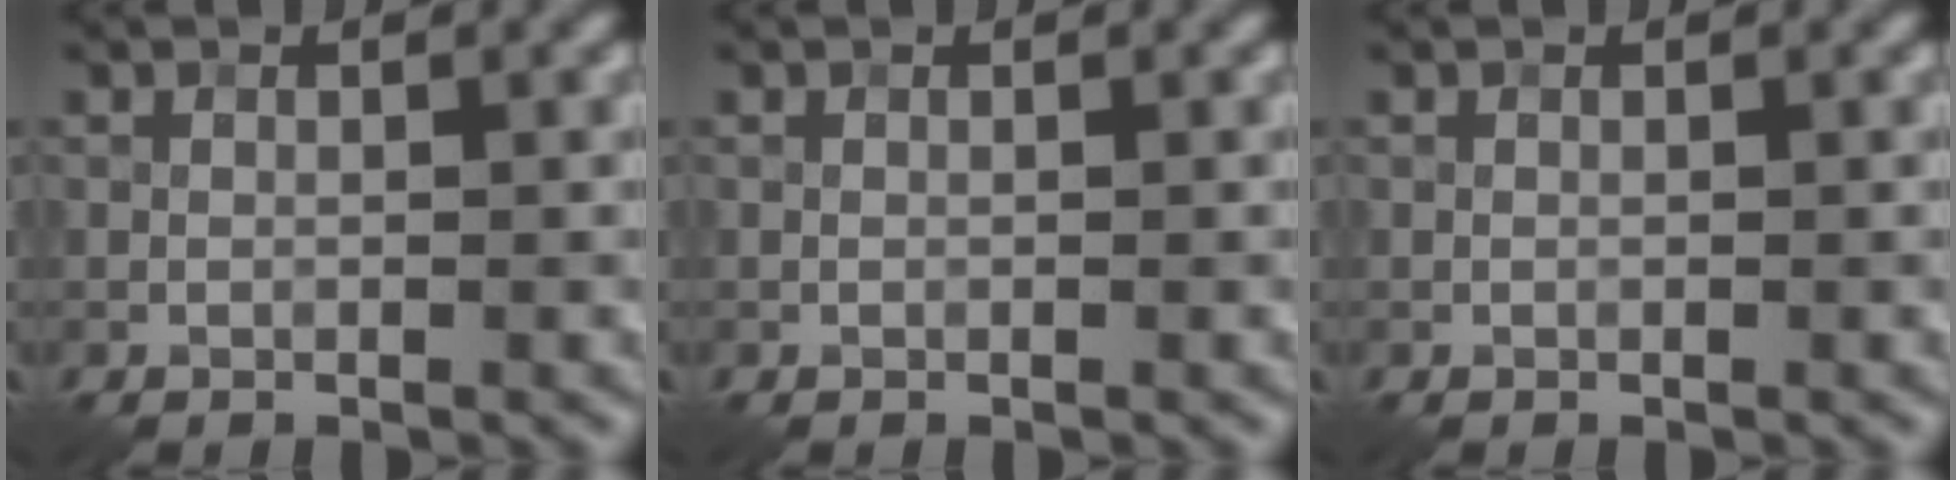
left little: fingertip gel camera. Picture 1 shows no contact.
{"total": 0.0}
{"total": 0.0}